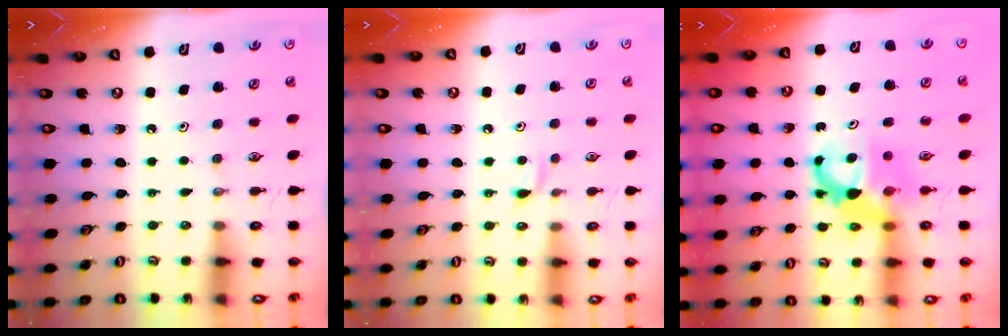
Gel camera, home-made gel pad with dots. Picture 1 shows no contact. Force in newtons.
{"total": 4.4, "press": 4.3, "slide": 0.6}
{"total": 6.6, "press": 6.6, "slide": 0.5}